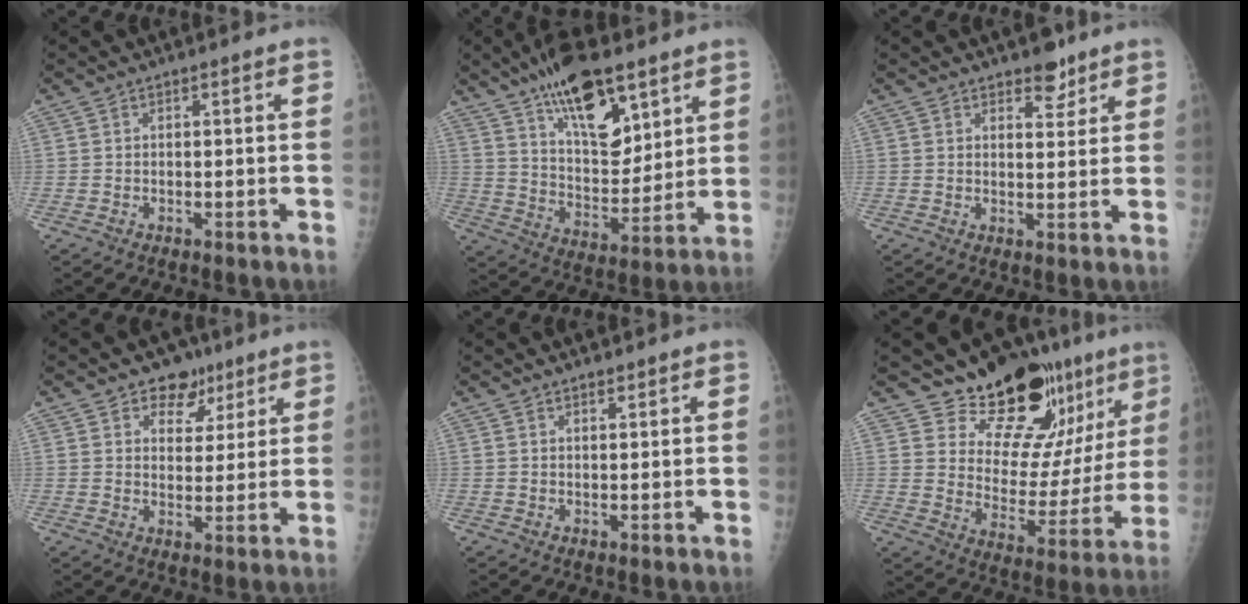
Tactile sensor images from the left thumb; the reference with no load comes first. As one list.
[{"total": 18.1, "force": [11.1, 7.8, 11.9], "torque": [-0.156, -0.061, 0.193]}, {"total": 4.2, "force": [3.1, 2.2, 1.8], "torque": [0.000, -0.019, 0.044]}, {"total": 7.0, "force": [4.5, 4.9, 2.0], "torque": [0.006, -0.019, 0.067]}, {"total": 1.4, "force": [1.2, 0.4, 0.6], "torque": [-0.004, -0.006, 0.018]}, {"total": 18.0, "force": [14.2, 7.6, 8.2], "torque": [-0.056, -0.117, 0.203]}]